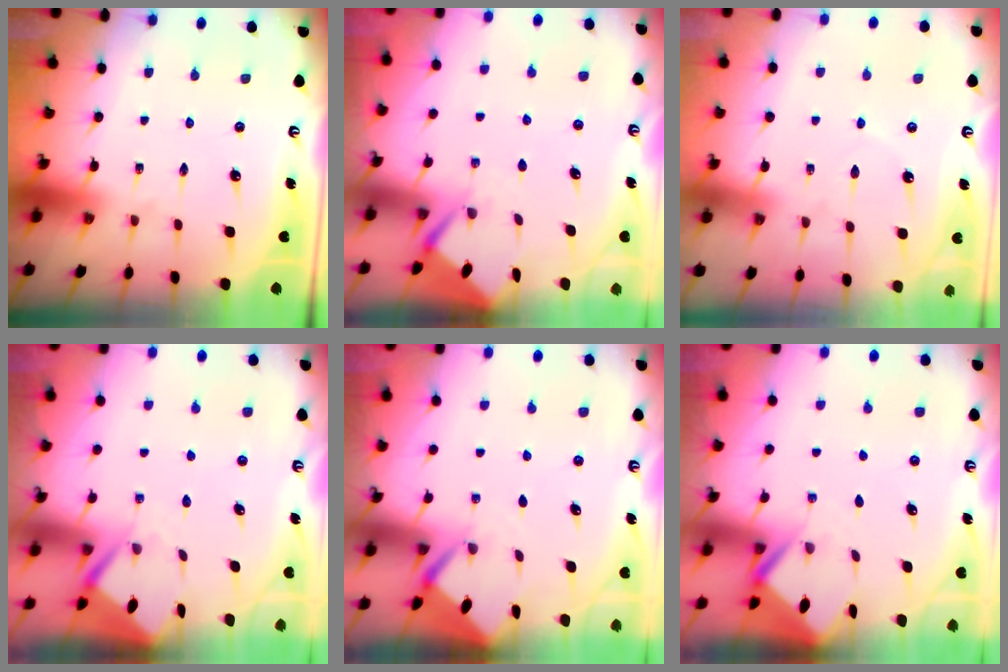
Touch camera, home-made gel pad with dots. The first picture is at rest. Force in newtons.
{"total": 2.8, "press": 2.8, "slide": 0.2}
{"total": 3.0, "press": 3.0, "slide": 0.5}
{"total": 3.4, "press": 3.4, "slide": 0.3}
{"total": 2.3, "press": 2.3, "slide": 0.1}
{"total": 2.6, "press": 2.6, "slide": 0.1}